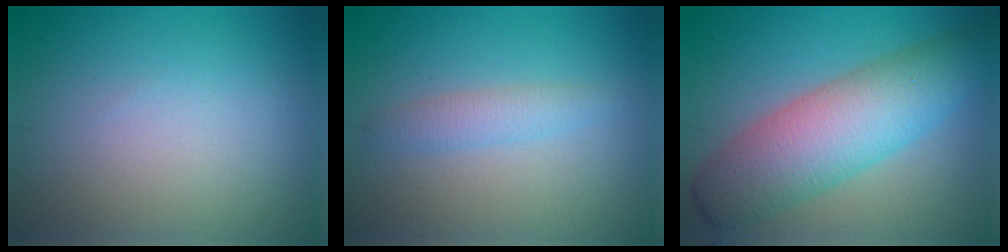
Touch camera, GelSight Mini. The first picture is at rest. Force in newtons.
{"total": 1.8, "press": 1.8, "slide": 0.1}
{"total": 8.2, "press": 8.2, "slide": 0.1}